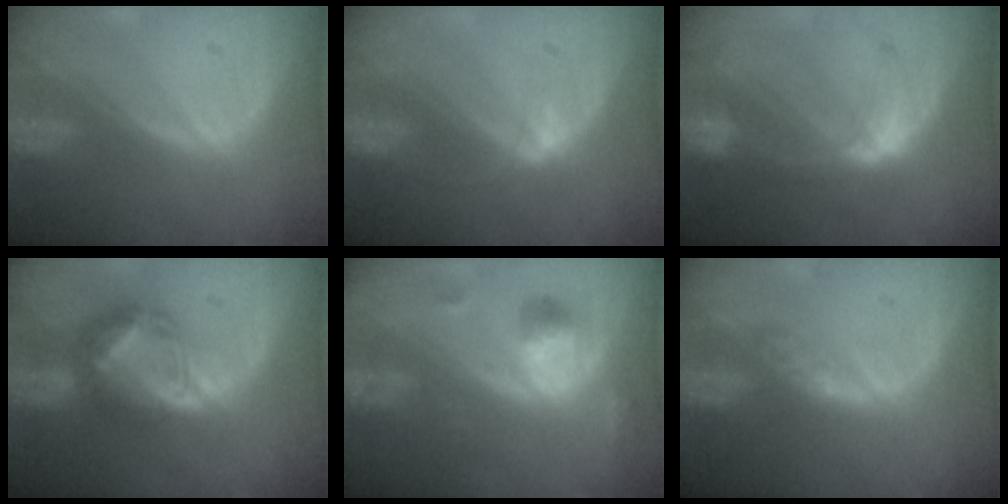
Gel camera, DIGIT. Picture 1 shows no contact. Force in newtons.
{"total": 2.9, "press": 2.5, "slide": 1.5}
{"total": 7.9, "press": 7.0, "slide": 3.7}
{"total": 7.8, "press": 6.8, "slide": 3.8}
{"total": 5.1, "press": 5.0, "slide": 1.0}
{"total": 2.6, "press": 2.3, "slide": 1.3}